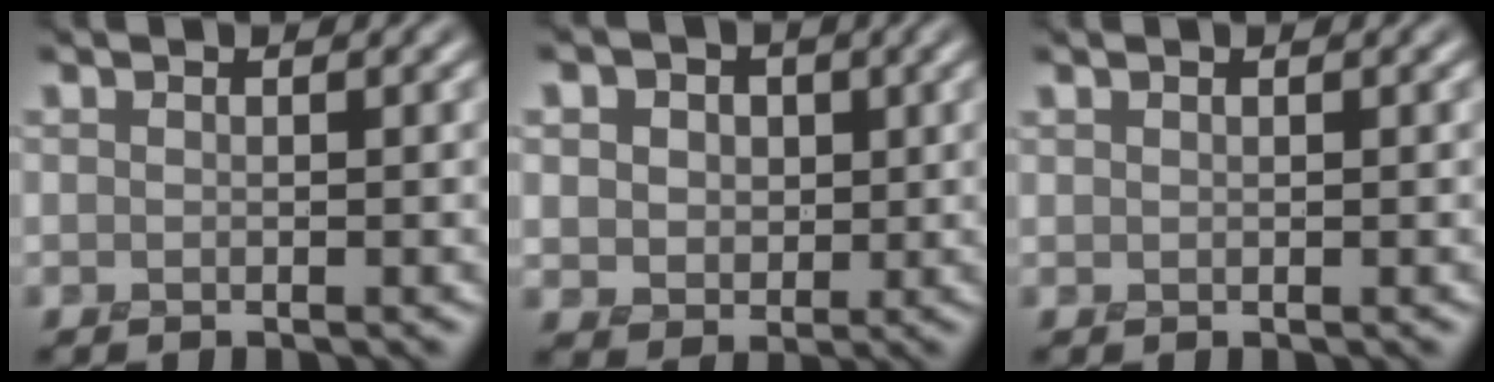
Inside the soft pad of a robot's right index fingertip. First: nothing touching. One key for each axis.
{"total": 5.5, "fx": 1.5, "fy": 4.6, "fz": 2.5, "tx": -0.050, "ty": 0.016, "tz": 0.011}
{"total": 0.0}